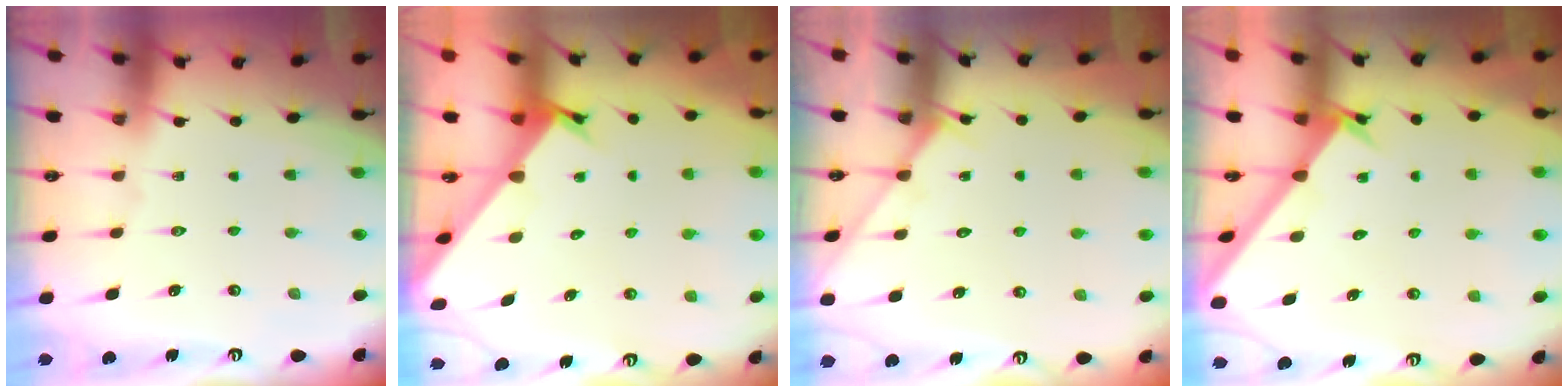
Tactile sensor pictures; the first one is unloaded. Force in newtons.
{"total": 2.1, "press": 2.1, "slide": 0.1}
{"total": 5.2, "press": 5.2, "slide": 0.6}
{"total": 2.1, "press": 2.1, "slide": 0.2}